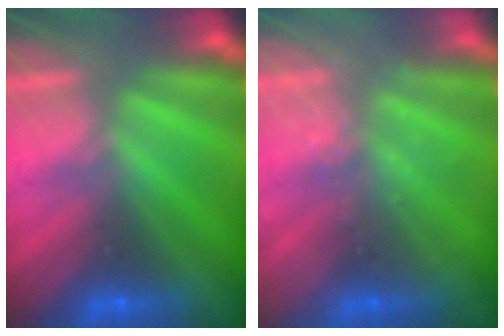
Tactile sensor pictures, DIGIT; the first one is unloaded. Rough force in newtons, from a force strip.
{"total": 2.1}